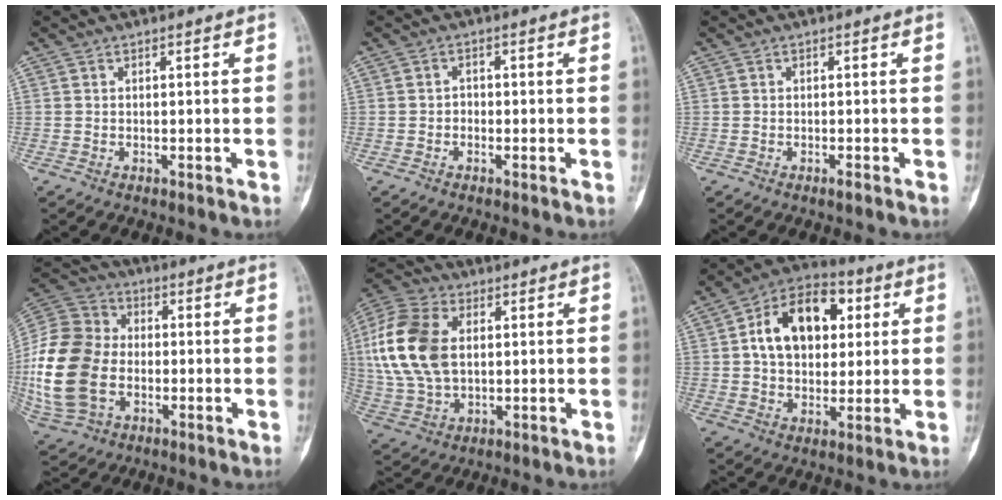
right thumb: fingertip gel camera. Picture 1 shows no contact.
{"total": 1.6, "force": [-0.8, 1.4, 0.4], "torque": [0.013, 0.007, -0.020]}
{"total": 0.8, "force": [-0.6, 0.1, 0.6], "torque": [-0.010, 0.002, -0.010]}
{"total": 21.0, "force": [-2.9, 15.2, 14.2], "torque": [-0.303, 0.016, -0.048]}
{"total": 17.5, "force": [2.8, 11.3, 13.0], "torque": [-0.273, 0.006, 0.054]}
{"total": 16.3, "force": [3.8, 11.0, 11.4], "torque": [-0.147, 0.010, 0.056]}